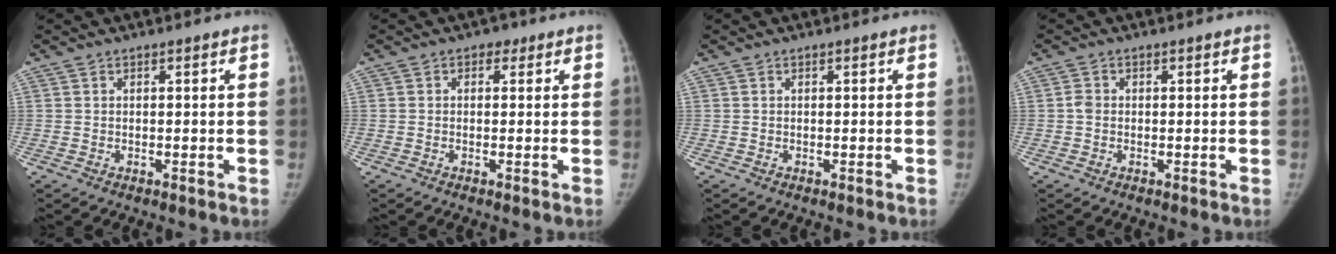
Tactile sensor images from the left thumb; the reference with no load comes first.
{"total": 1.6, "force": [0.7, 1.3, 0.7], "torque": [0.005, 0.000, 0.001]}
{"total": 0.0}
{"total": 1.5, "force": [0.0, 1.2, 0.8], "torque": [-0.009, 0.003, -0.002]}